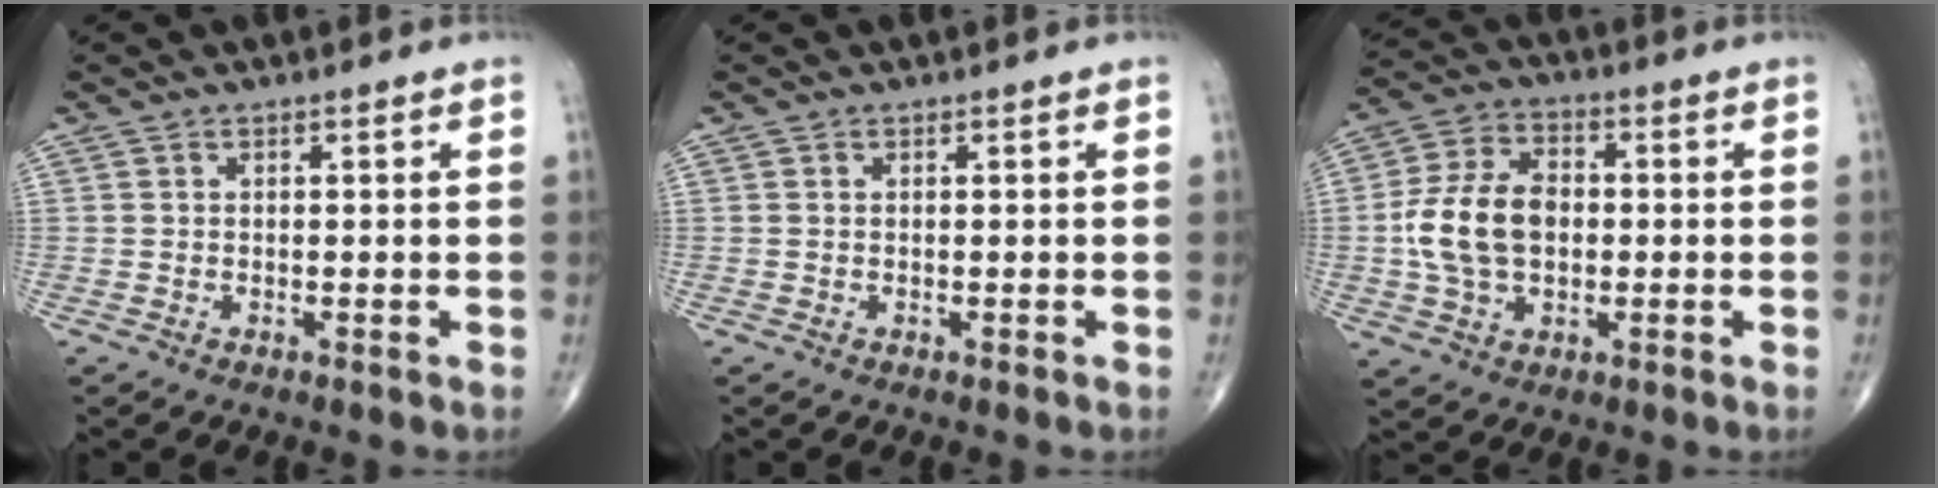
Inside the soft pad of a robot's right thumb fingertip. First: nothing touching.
{"total": 0.0}
{"total": 12.8, "force": [-0.5, 8.7, 9.4], "torque": [-0.170, 0.021, -0.012]}